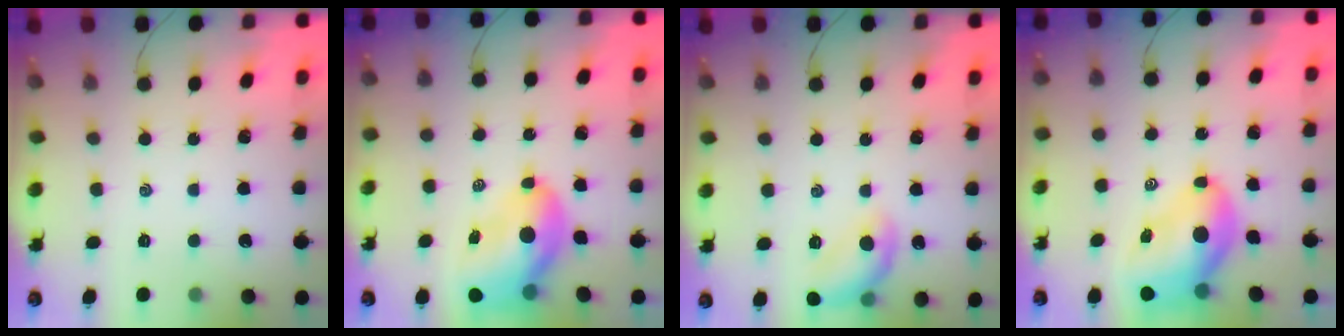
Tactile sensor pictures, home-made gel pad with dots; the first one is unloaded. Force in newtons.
{"total": 8.8, "press": 8.4, "slide": 2.3}
{"total": 11.6, "press": 11.6, "slide": 0.6}
{"total": 10.3, "press": 9.8, "slide": 2.9}